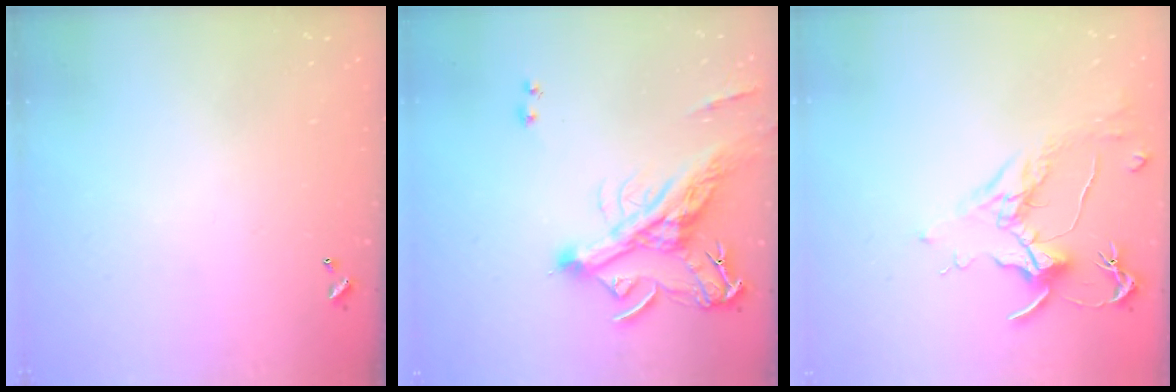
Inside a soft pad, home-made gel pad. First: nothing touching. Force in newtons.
{"total": 11.1, "press": 10.7, "slide": 2.6}
{"total": 1.8, "press": 1.6, "slide": 0.9}